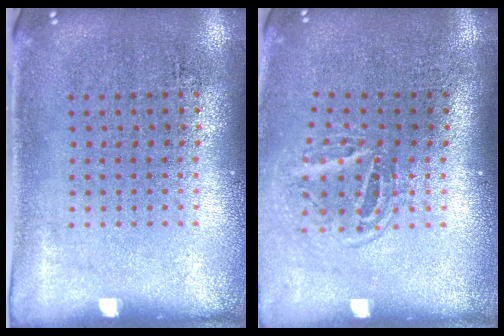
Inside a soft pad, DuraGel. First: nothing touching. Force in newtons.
{"total": 1.6, "press": 1.0, "slide": 1.3}